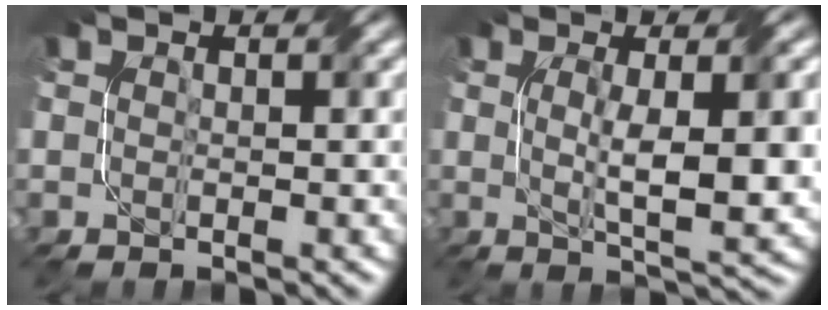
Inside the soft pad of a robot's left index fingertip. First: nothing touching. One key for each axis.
{"total": 6.7, "fx": 0.3, "fy": 1.4, "fz": 6.5, "tx": -0.101, "ty": -0.004, "tz": 0.010}